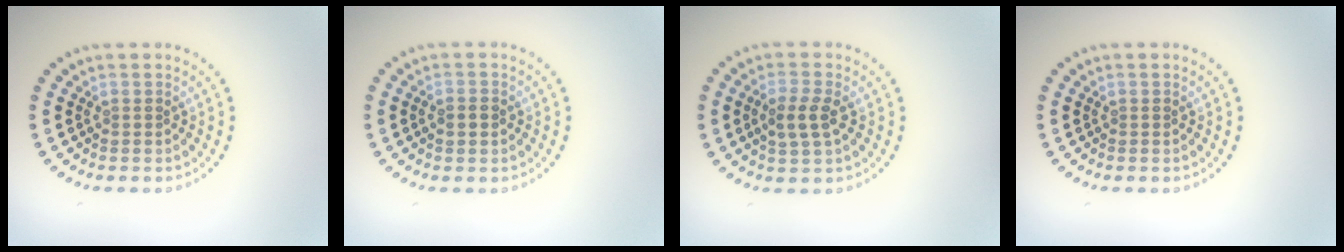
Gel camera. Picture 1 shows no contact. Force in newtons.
{"total": 1.8, "press": 1.8, "slide": 0.0}
{"total": 2.6, "press": 2.5, "slide": 0.6}
{"total": 0.0}